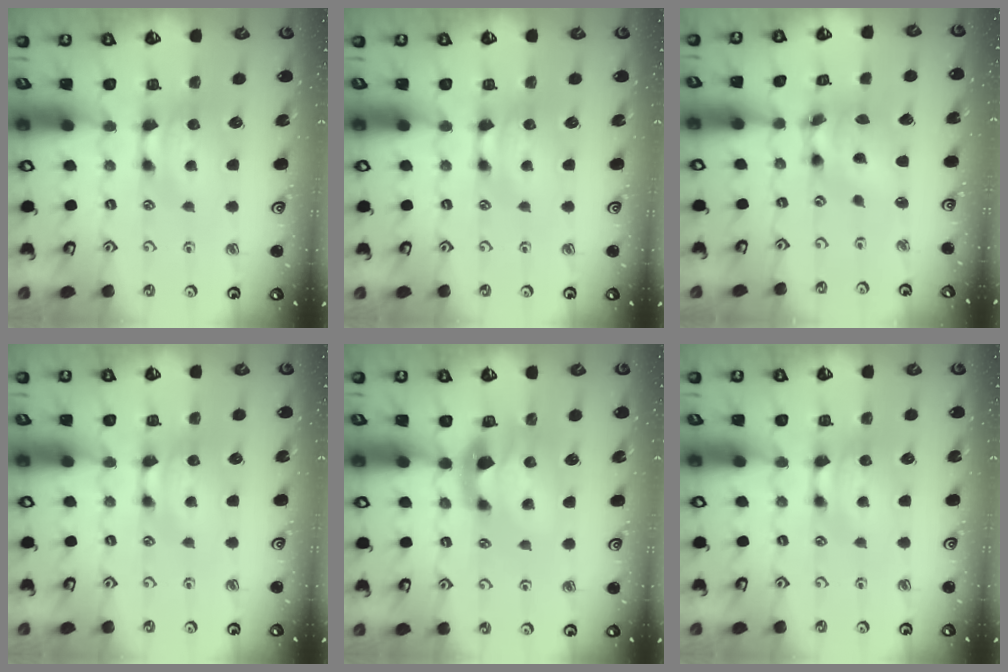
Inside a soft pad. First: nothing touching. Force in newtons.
{"total": 0.0}
{"total": 6.2, "press": 5.7, "slide": 2.4}
{"total": 0.0}
{"total": 2.8, "press": 2.5, "slide": 1.3}
{"total": 0.0}